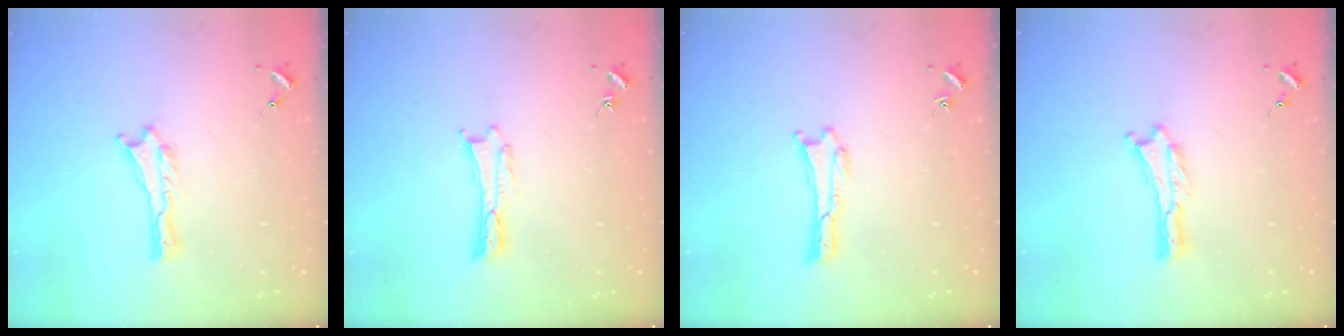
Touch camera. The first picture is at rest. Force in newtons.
{"total": 0.0}
{"total": 0.0}
{"total": 0.0}